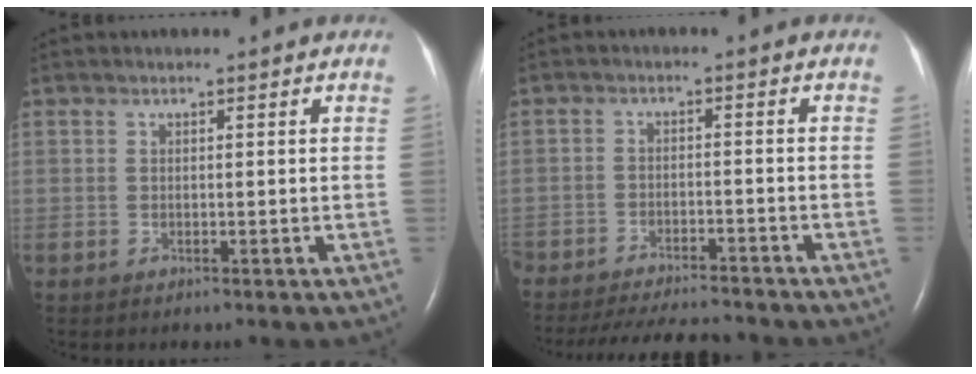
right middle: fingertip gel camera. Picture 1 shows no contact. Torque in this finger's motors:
{"motor_torque": [1.00, -1.13, 0.08, 0.04]}